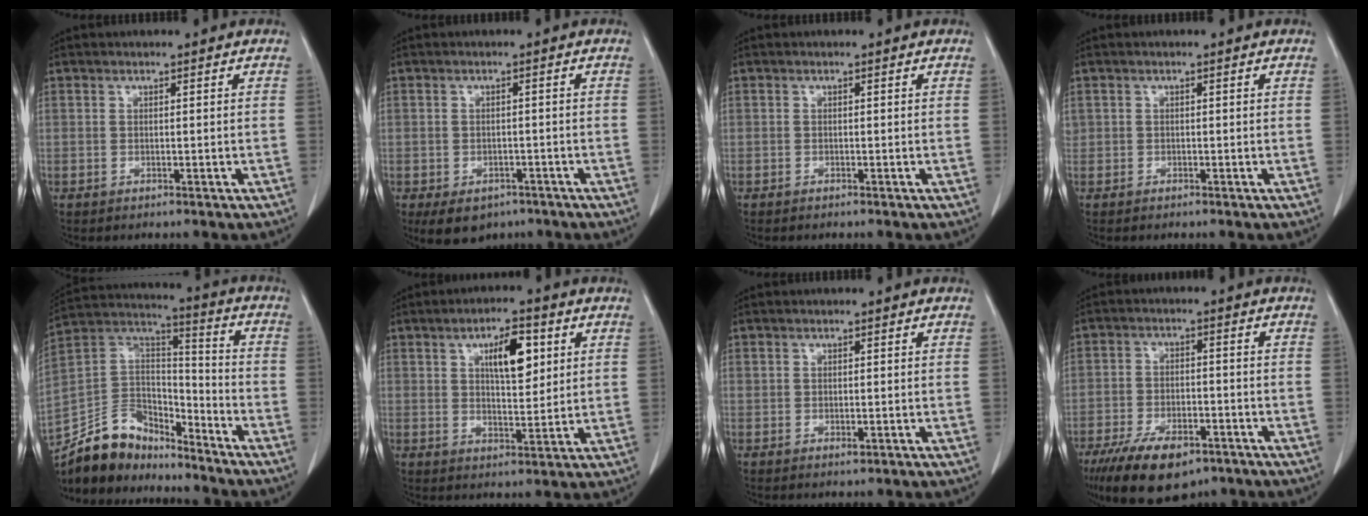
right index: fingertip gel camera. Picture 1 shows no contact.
{"total": 6.6, "force": [-4.3, 4.3, 2.6], "torque": [-0.036, 0.002, -0.055]}
{"total": 0.0}
{"total": 0.6, "force": [-0.2, 0.6, 0.0], "torque": [-0.004, 0.005, -0.004]}
{"total": 14.4, "force": [-12.8, 5.7, 3.4], "torque": [-0.059, 0.047, -0.237]}
{"total": 7.8, "force": [2.9, 2.7, 6.8], "torque": [-0.112, 0.007, 0.049]}
{"total": 1.0, "force": [-0.1, 0.5, 0.8], "torque": [-0.015, -0.003, 0.002]}
{"total": 12.2, "force": [-8.1, 5.1, 7.6], "torque": [-0.132, -0.011, -0.131]}